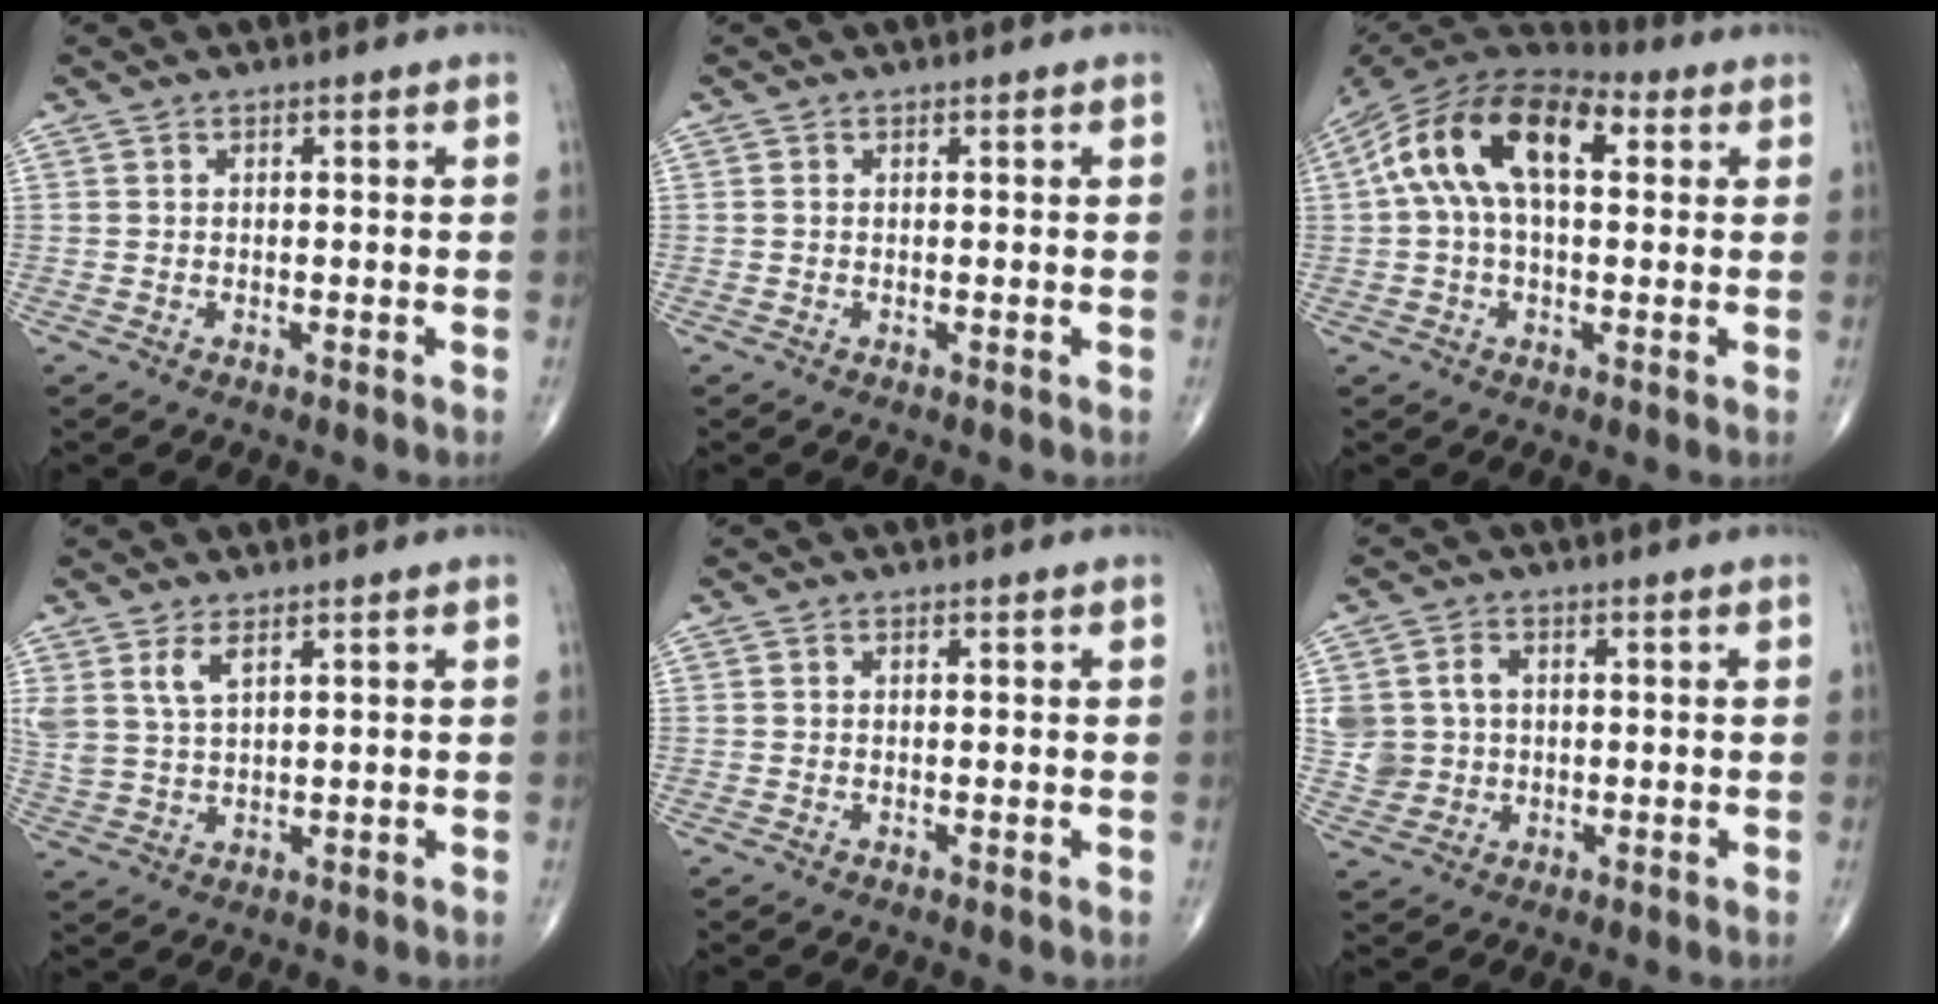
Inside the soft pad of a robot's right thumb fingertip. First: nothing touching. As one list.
[{"total": 0.0}, {"total": 17.1, "force": [4.0, 9.1, 13.9], "torque": [-0.253, 0.041, 0.059]}, {"total": 5.1, "force": [2.8, 2.2, 3.7], "torque": [-0.081, -0.009, 0.066]}, {"total": 0.0}, {"total": 6.4, "force": [0.7, 5.8, 2.8], "torque": [-0.033, 0.003, 0.018]}]